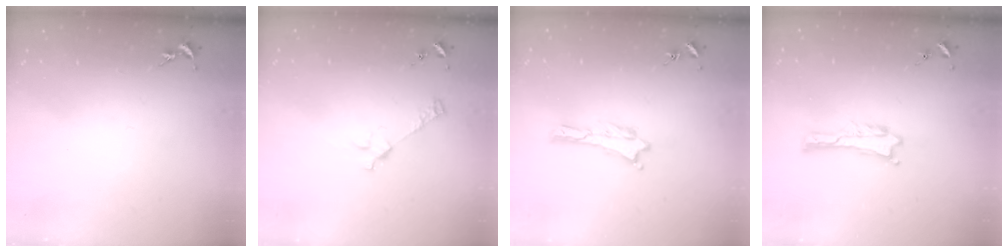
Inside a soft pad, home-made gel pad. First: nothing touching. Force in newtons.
{"total": 2.9, "press": 2.9, "slide": 0.2}
{"total": 0.0}
{"total": 0.0}